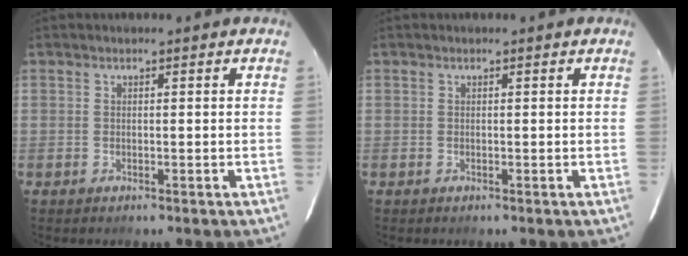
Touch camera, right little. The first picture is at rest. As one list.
[{"total": 0.0}]